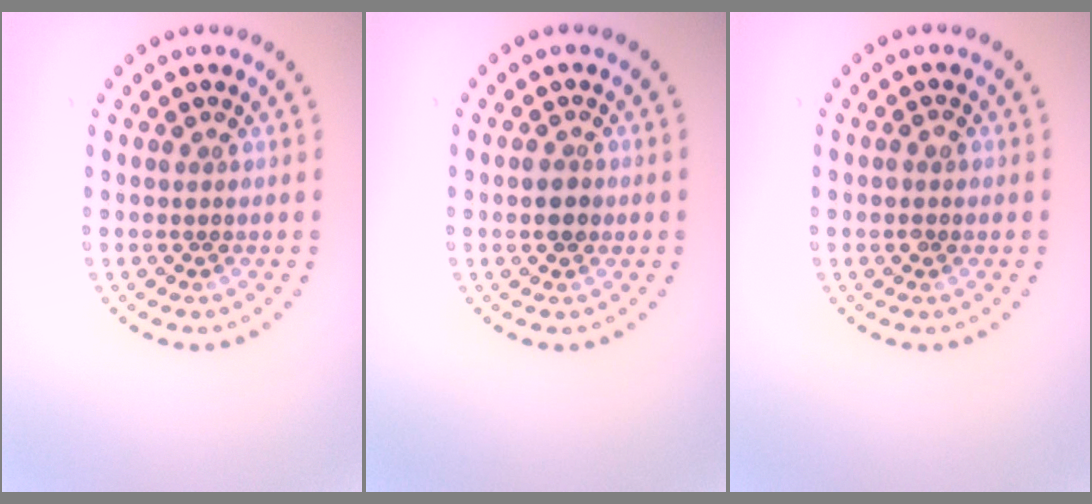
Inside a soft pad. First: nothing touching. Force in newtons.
{"total": 1.5, "press": 1.5, "slide": 0.1}
{"total": 1.1, "press": 1.0, "slide": 0.3}